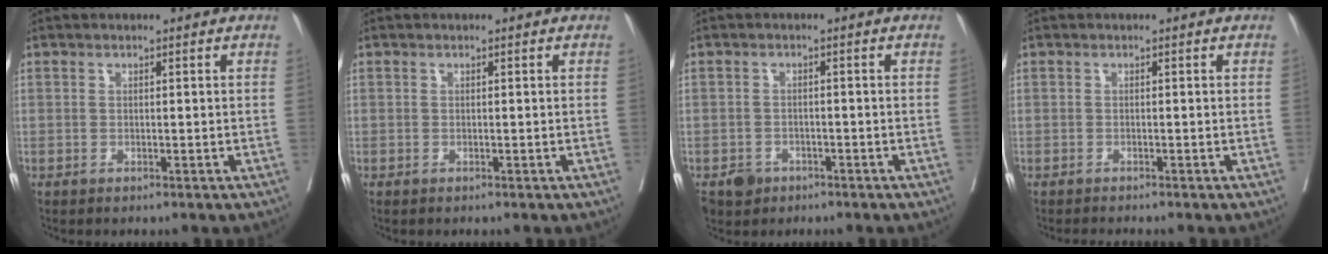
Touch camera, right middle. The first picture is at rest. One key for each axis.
{"total": 0.0}
{"total": 2.9, "fx": -1.8, "fy": 2.3, "fz": 0.6, "tx": -0.009, "ty": 0.006, "tz": -0.024}
{"total": 1.4, "fx": -1.3, "fy": -0.3, "fz": 0.3, "tx": -0.003, "ty": -0.003, "tz": -0.020}